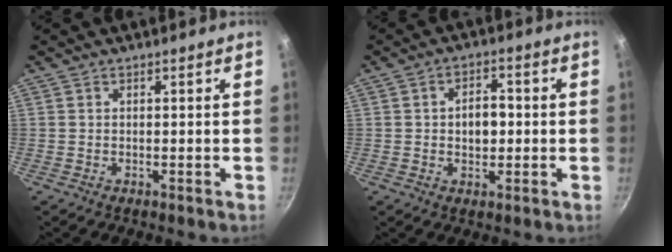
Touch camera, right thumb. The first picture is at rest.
{"total": 5.5, "force": [-0.1, 3.6, 4.1], "torque": [-0.039, 0.010, -0.005]}